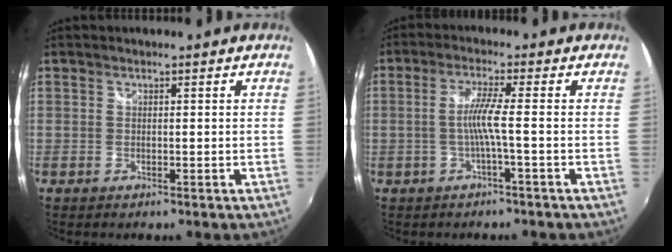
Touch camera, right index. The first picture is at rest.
{"total": 4.3, "force": [-1.1, -1.1, 4.0], "torque": [-0.088, -0.002, -0.019]}